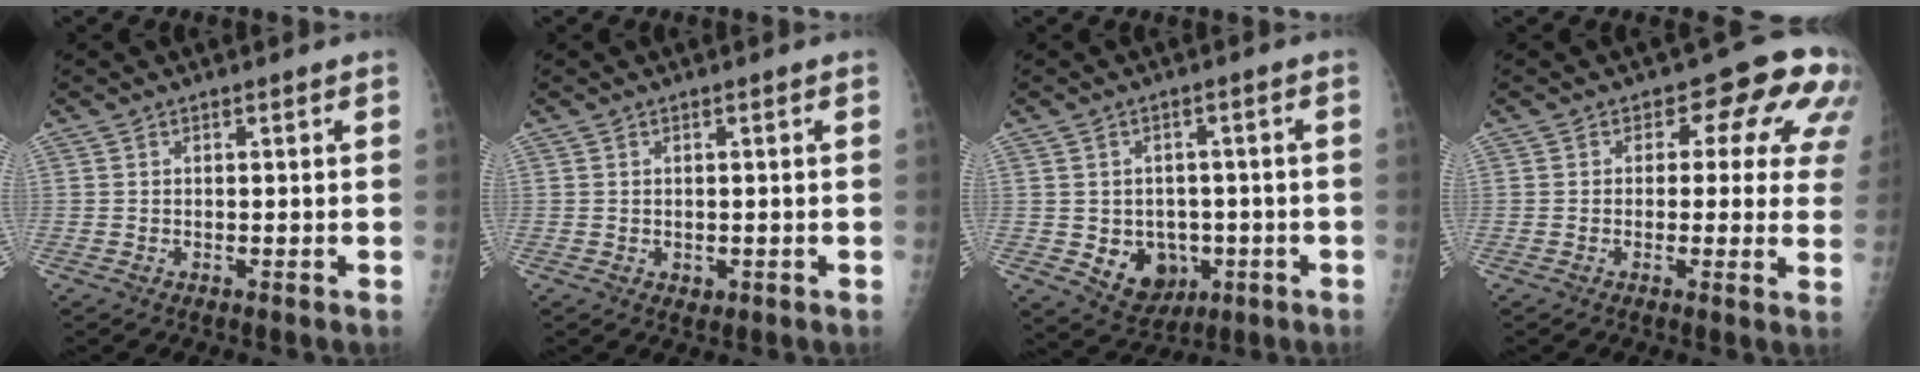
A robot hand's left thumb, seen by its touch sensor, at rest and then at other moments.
{"total": 1.3, "force": [-0.2, 1.0, 0.7], "torque": [-0.007, -0.001, 0.003]}
{"total": 8.6, "force": [-2.0, 7.0, 4.6], "torque": [-0.034, 0.008, -0.013]}
{"total": 10.8, "force": [4.2, 6.4, 7.6], "torque": [-0.035, -0.009, 0.029]}